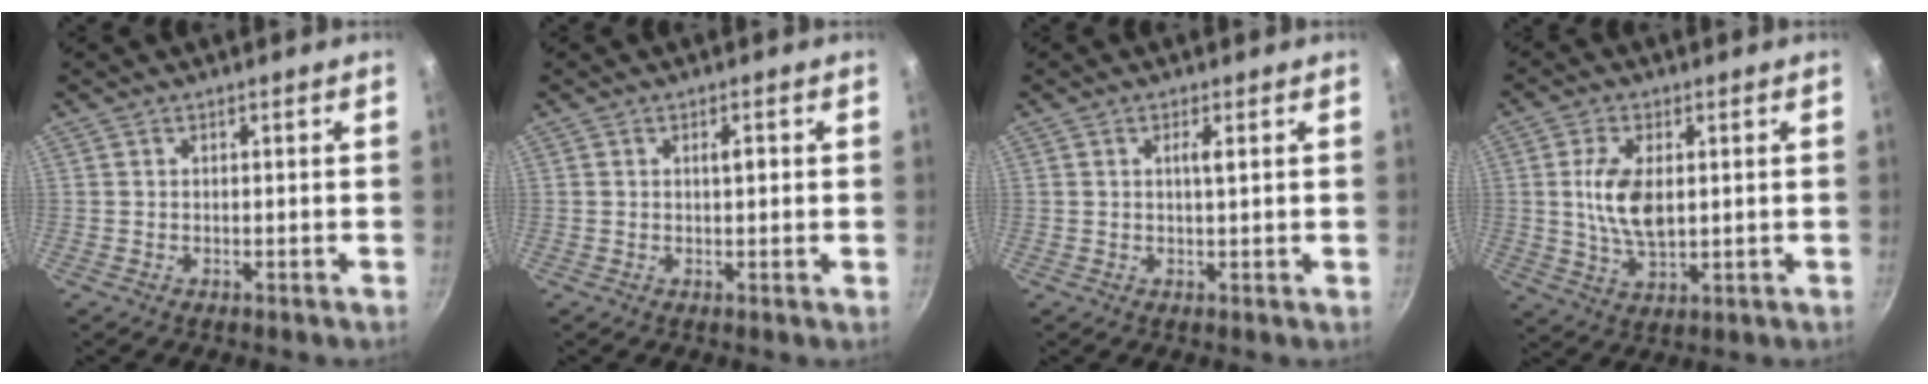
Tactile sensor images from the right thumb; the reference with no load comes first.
{"total": 2.1, "force": [0.4, 0.8, 2.0], "torque": [-0.022, 0.003, 0.004]}
{"total": 2.0, "force": [0.6, 0.3, 1.9], "torque": [-0.032, 0.000, 0.009]}
{"total": 9.2, "force": [1.1, 4.9, 7.7], "torque": [-0.143, -0.007, 0.023]}